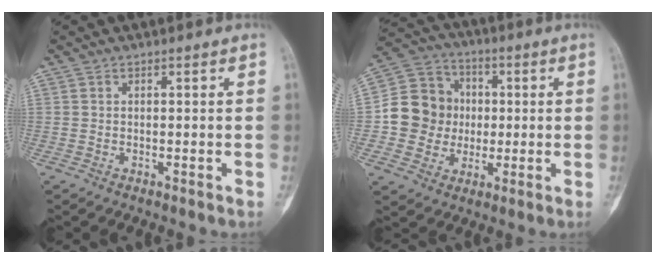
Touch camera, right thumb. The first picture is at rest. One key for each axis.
{"total": 13.0, "fx": -0.2, "fy": 12.2, "fz": 4.7, "tx": -0.052, "ty": 0.026, "tz": -0.006}